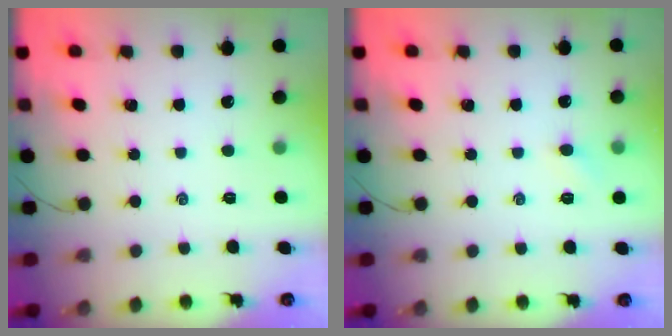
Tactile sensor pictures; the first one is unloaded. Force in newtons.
{"total": 3.1, "press": 2.9, "slide": 1.0}